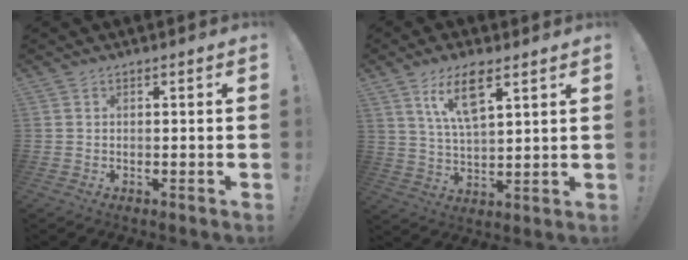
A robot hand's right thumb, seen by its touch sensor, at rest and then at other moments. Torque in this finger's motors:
{"motor_torque": [0.15, 0.15, 0.11, 0.09, 0.06]}